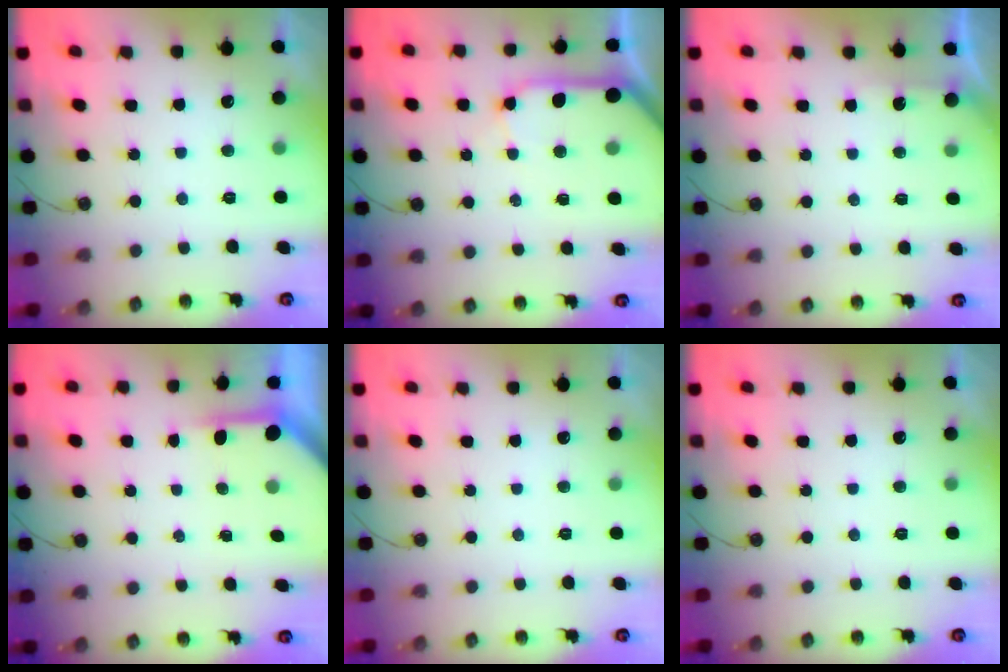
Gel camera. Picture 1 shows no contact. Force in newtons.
{"total": 10.8, "press": 10.7, "slide": 1.4}
{"total": 2.1, "press": 2.1, "slide": 0.2}
{"total": 3.8, "press": 3.8, "slide": 0.3}
{"total": 0.0}
{"total": 0.0}